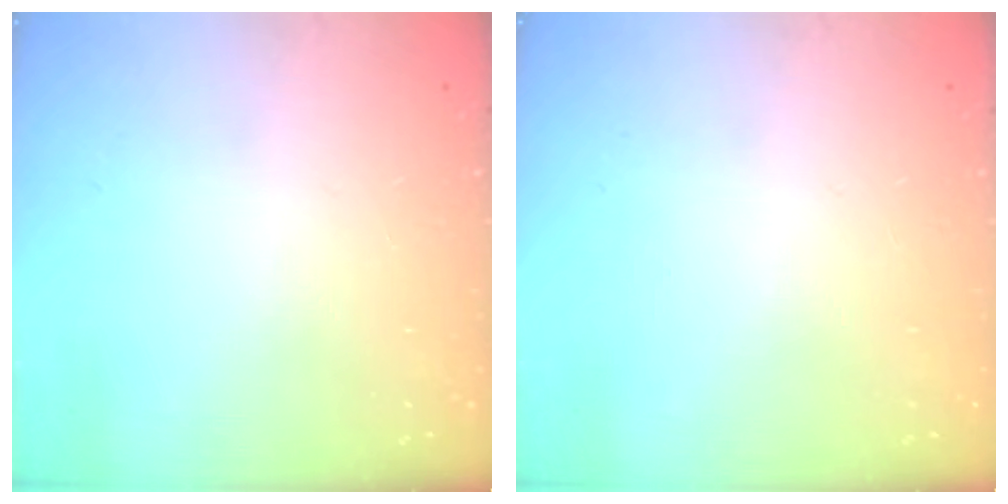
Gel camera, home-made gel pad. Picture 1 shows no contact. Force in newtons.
{"total": 0.0}